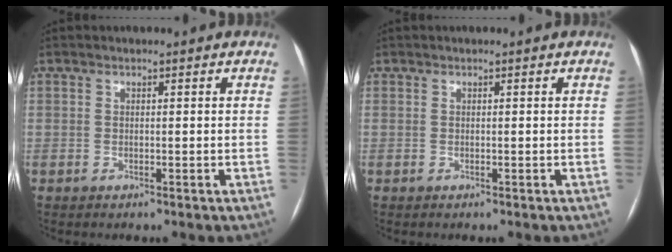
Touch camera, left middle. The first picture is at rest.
{"total": 0.0}